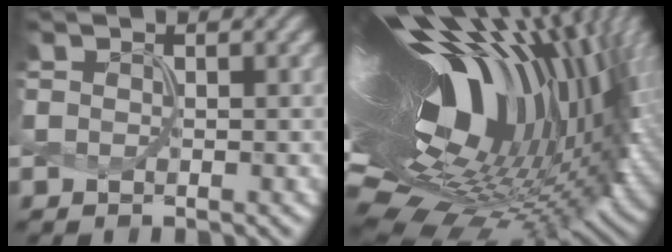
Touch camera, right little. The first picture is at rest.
{"total": 21.4, "force": [4.6, 10.8, 17.9], "torque": [-0.324, 0.016, 0.058]}